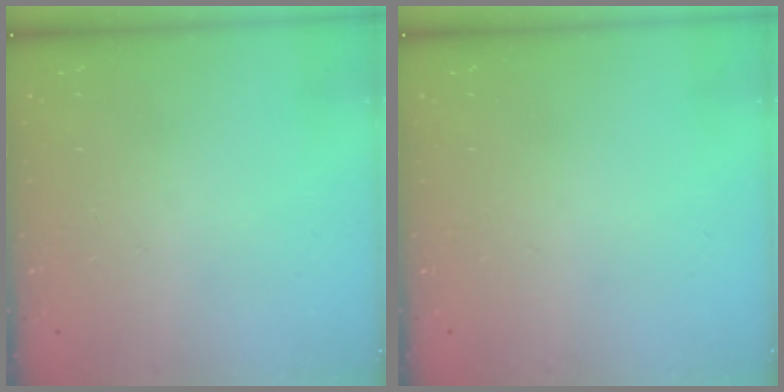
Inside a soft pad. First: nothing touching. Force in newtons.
{"total": 0.0}